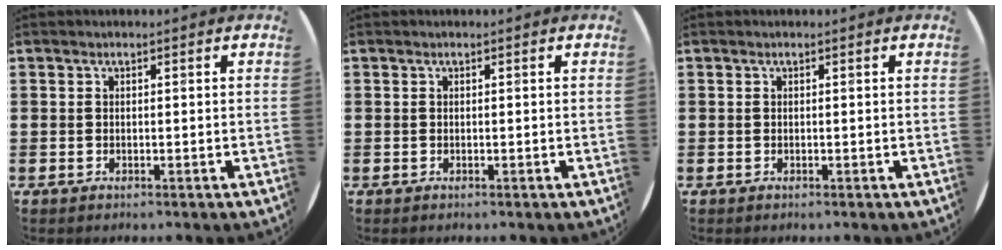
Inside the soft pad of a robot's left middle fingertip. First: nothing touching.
{"total": 0.0}
{"total": 0.0}